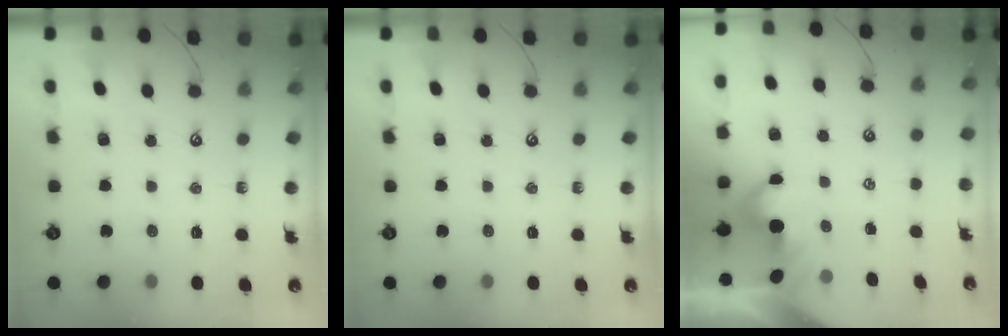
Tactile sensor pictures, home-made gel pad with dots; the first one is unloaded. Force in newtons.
{"total": 0.0}
{"total": 0.8, "press": 0.8, "slide": 0.3}